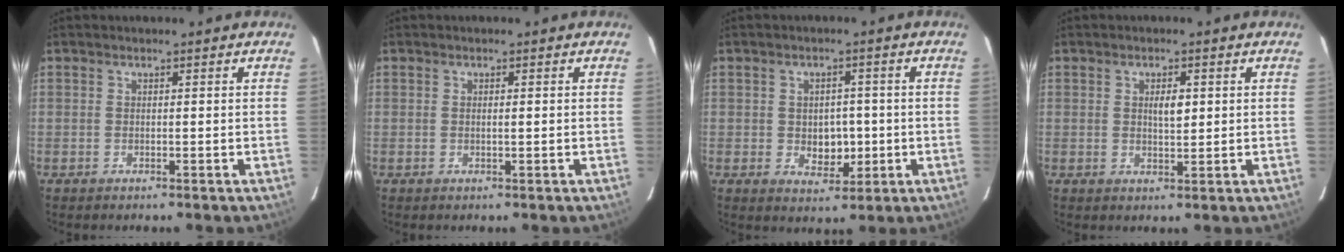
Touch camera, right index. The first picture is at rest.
{"total": 0.7, "force": [0.0, 0.0, 0.7], "torque": [-0.014, -0.001, 0.001]}
{"total": 4.7, "force": [-0.5, 3.2, 3.4], "torque": [-0.041, 0.004, 0.001]}
{"total": 2.8, "force": [0.7, 0.9, 2.5], "torque": [-0.043, -0.001, 0.011]}